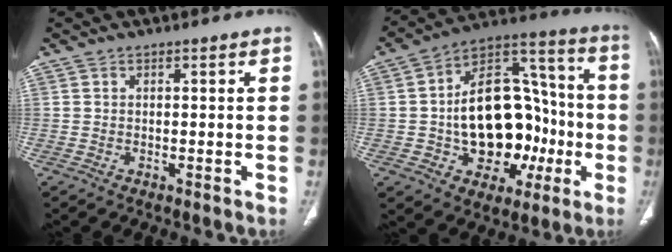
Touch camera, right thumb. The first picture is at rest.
{"total": 23.9, "force": [-3.6, 15.8, 17.5], "torque": [-0.221, 0.050, -0.043]}